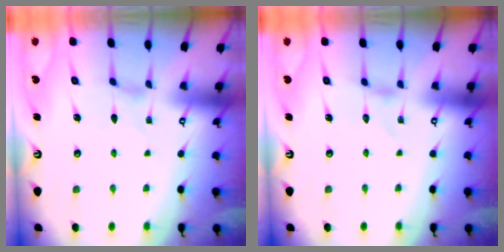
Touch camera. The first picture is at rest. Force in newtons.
{"total": 0.0}